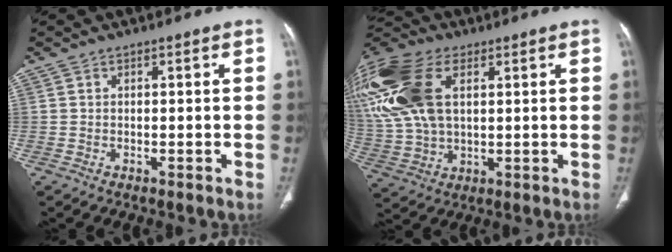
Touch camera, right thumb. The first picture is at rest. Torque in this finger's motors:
{"motor_torque": [2.39, 2.61, 2.09, 0.66, 0.33]}